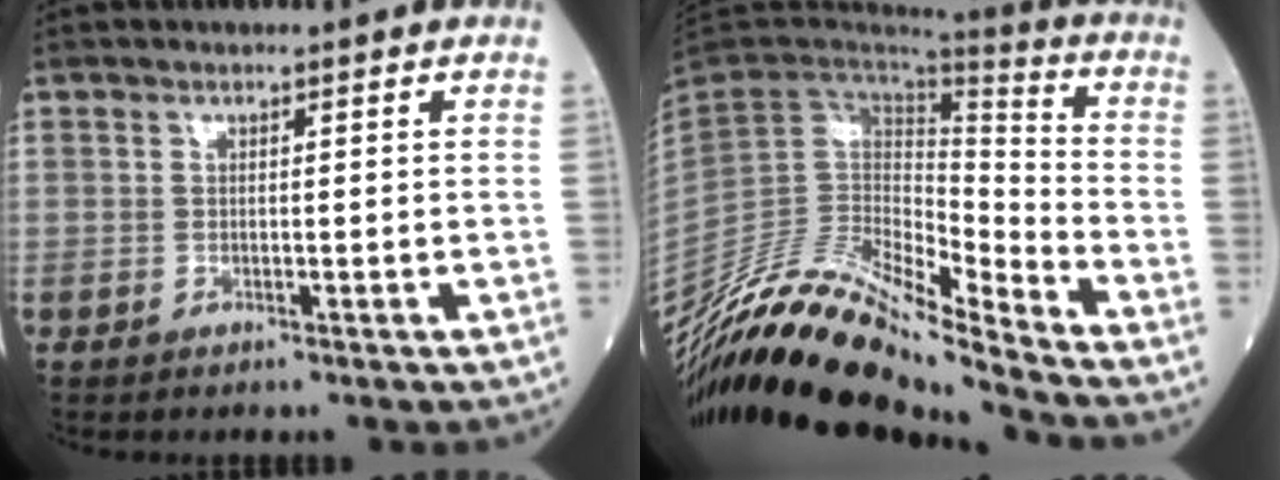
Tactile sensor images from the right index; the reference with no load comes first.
{"total": 18.1, "force": [-16.5, 1.1, 7.2], "torque": [-0.127, 0.044, -0.305]}